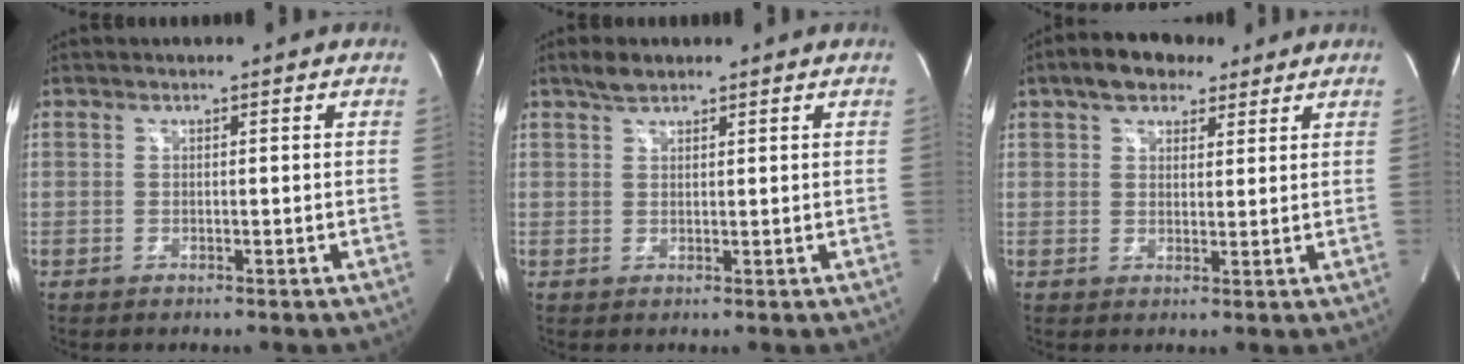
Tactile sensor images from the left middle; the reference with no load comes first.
{"total": 2.4, "force": [2.0, 0.9, 1.0], "torque": [-0.027, 0.004, 0.037]}
{"total": 8.0, "force": [5.4, 4.1, 4.3], "torque": [-0.072, 0.027, 0.087]}